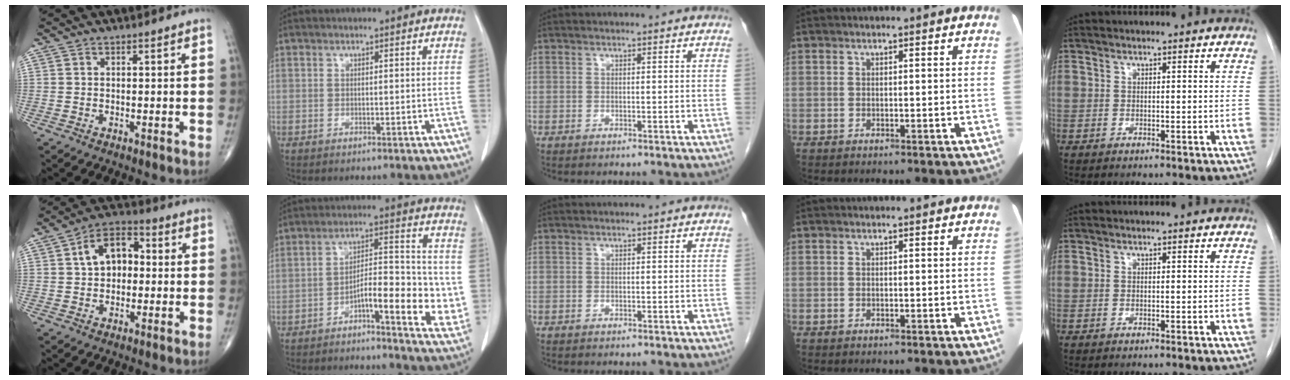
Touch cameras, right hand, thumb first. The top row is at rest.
{"thumb": {"total": 9.4, "force": [1.1, 6.3, 6.9], "torque": [-0.092, 0.026, 0.009]}, "index": {"total": 11.3, "force": [-3.1, 3.2, 10.4], "torque": [-0.142, 0.021, -0.046]}}